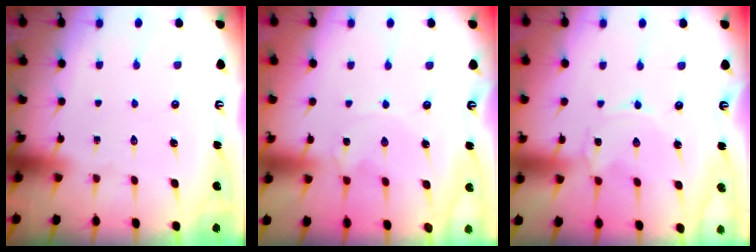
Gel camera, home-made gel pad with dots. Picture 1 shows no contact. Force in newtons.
{"total": 0.0}
{"total": 0.0}